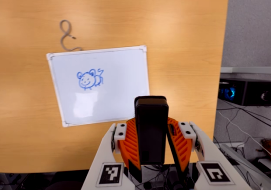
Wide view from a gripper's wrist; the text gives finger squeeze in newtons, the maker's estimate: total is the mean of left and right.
{"total": 8.8, "left": 7.0, "right": 10.6}